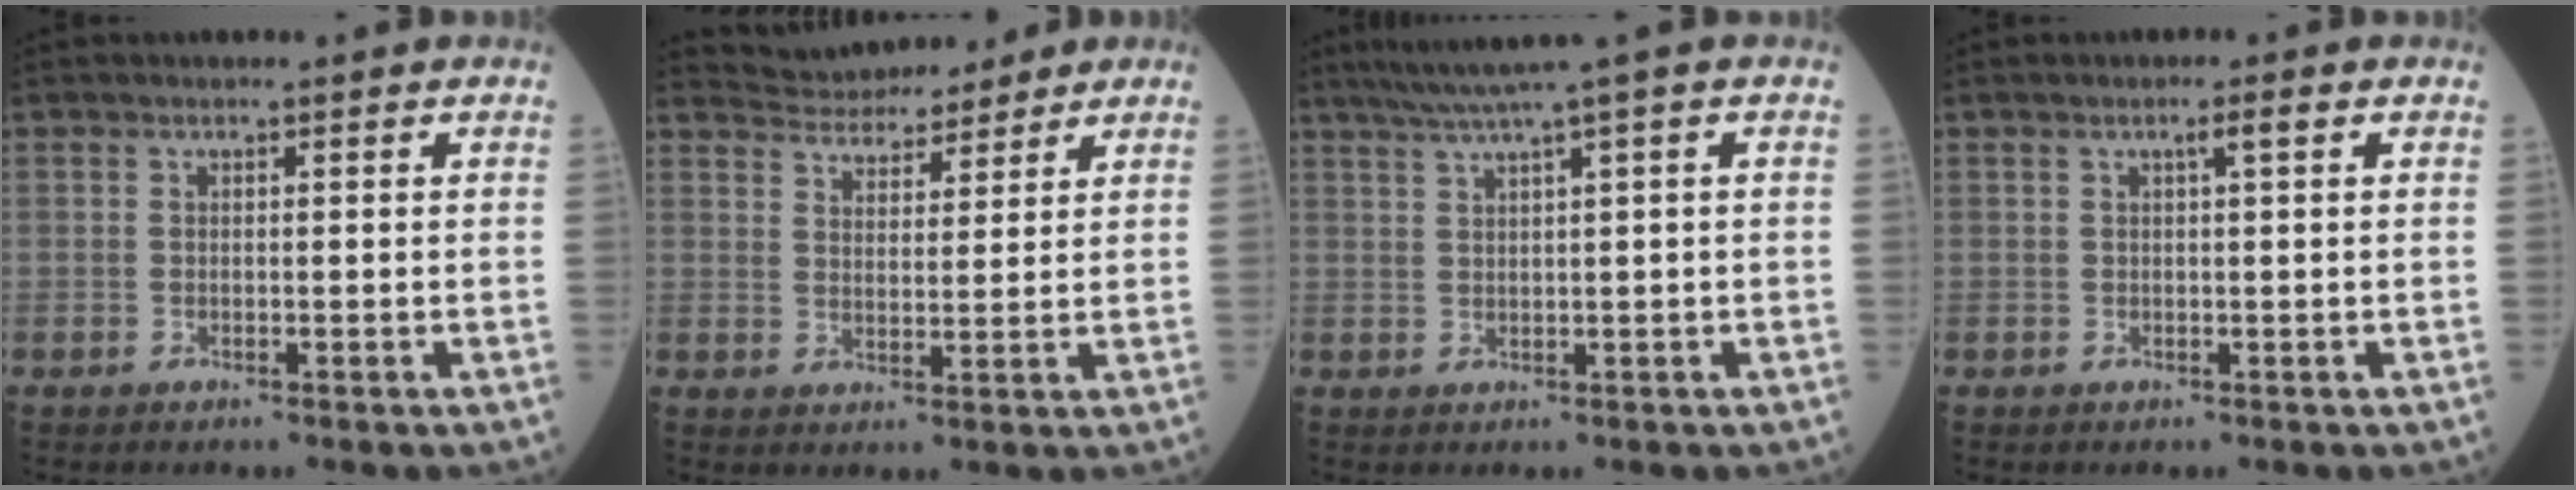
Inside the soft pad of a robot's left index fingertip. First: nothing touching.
{"total": 9.1, "force": [8.5, 2.8, 1.9], "torque": [-0.031, 0.022, 0.129]}
{"total": 5.0, "force": [3.3, -1.3, 3.5], "torque": [-0.065, 0.018, 0.062]}
{"total": 1.4, "force": [0.6, -0.1, 1.2], "torque": [-0.020, 0.001, 0.009]}